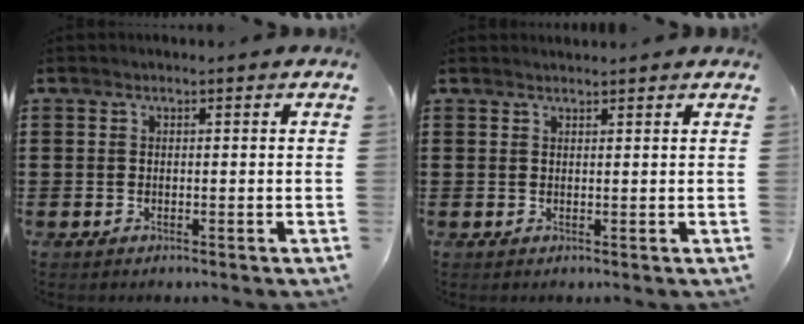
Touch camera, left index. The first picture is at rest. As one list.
[{"total": 1.1, "force": [1.1, 0.0, 0.0], "torque": [-0.002, -0.001, 0.022]}]